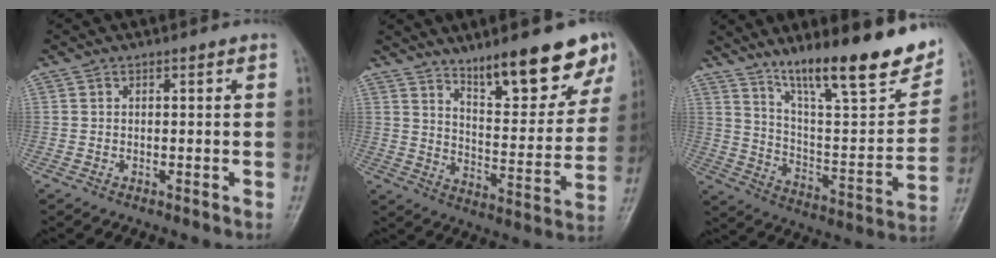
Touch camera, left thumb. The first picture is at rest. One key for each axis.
{"total": 16.5, "fx": 11.6, "fy": 4.7, "fz": 10.8, "tx": -0.107, "ty": -0.076, "tz": 0.181}
{"total": 23.3, "fx": 15.9, "fy": 4.9, "fz": 16.4, "tx": -0.215, "ty": -0.073, "tz": 0.261}